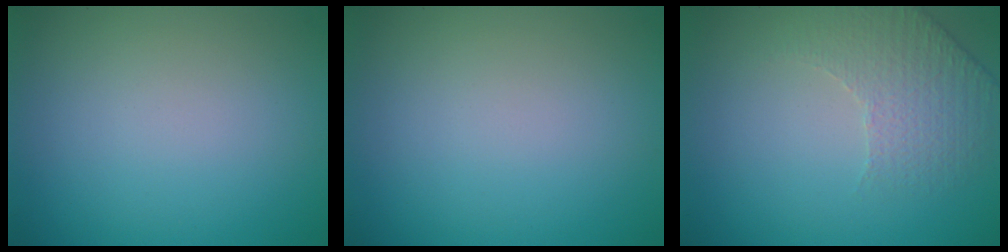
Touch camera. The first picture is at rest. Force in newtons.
{"total": 0.0}
{"total": 1.9, "press": 1.6, "slide": 1.0}